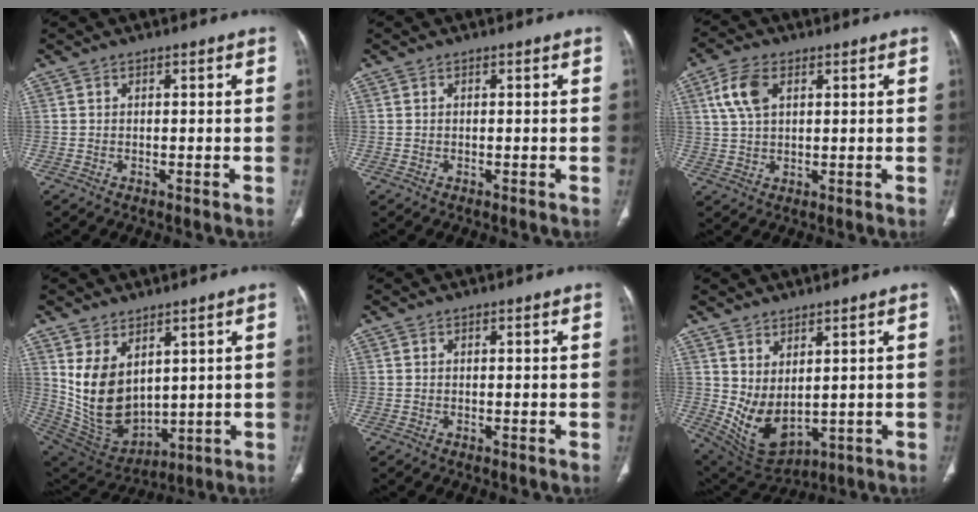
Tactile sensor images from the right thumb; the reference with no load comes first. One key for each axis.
{"total": 0.0}
{"total": 6.7, "fx": 2.6, "fy": 3.8, "fz": 4.9, "tx": -0.103, "ty": 0.002, "tz": 0.054}
{"total": 13.5, "fx": 4.1, "fy": 8.6, "fz": 9.5, "tx": -0.155, "ty": -0.026, "tz": 0.115}
{"total": 0.0}
{"total": 9.0, "fx": 2.1, "fy": 5.0, "fz": 7.2, "tx": -0.124, "ty": -0.029, "tz": 0.070}